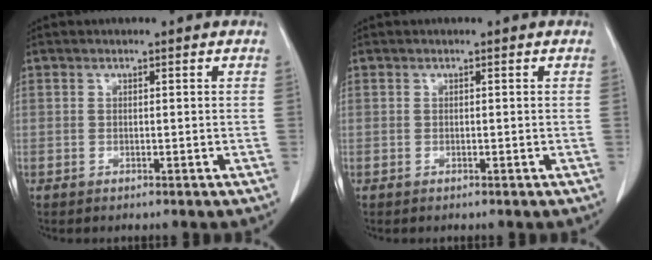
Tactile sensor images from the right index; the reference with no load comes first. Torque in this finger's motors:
{"motor_torque": [-0.03, 0.03, 0.00, 0.00]}